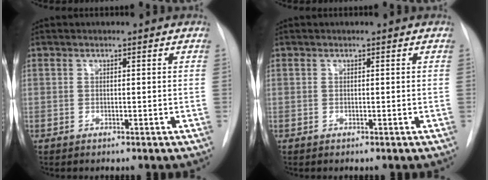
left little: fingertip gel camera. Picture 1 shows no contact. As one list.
[{"total": 0.0}]